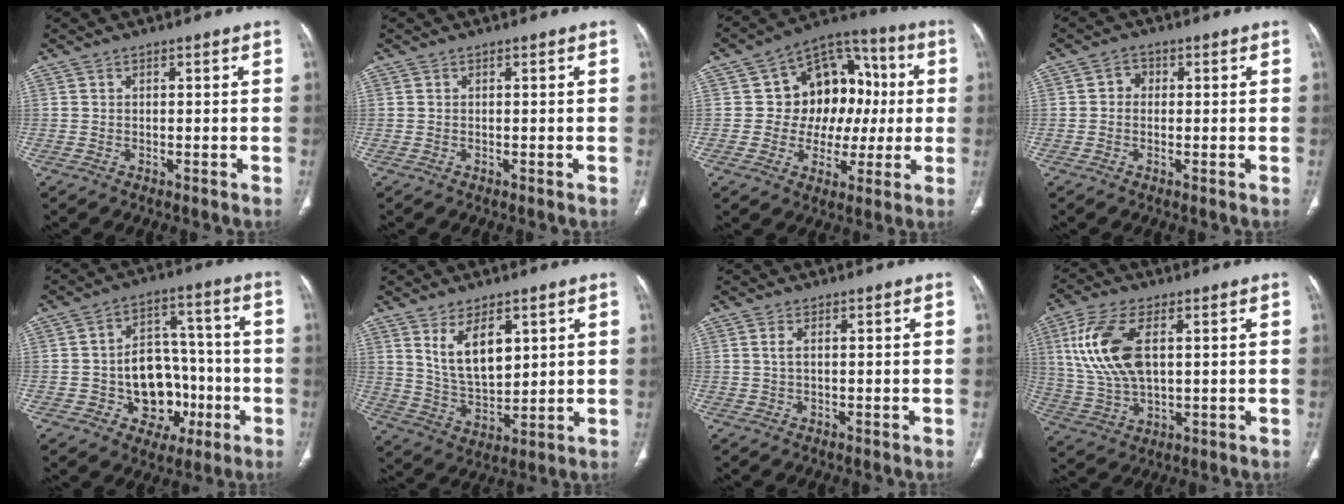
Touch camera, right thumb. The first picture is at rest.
{"total": 0.0}
{"total": 15.8, "force": [1.3, 12.6, 9.5], "torque": [-0.064, 0.031, 0.021]}
{"total": 2.1, "force": [0.0, 1.9, 1.0], "torque": [-0.004, 0.007, -0.005]}
{"total": 13.9, "force": [-3.5, 10.5, 8.3], "torque": [-0.070, 0.043, -0.042]}
{"total": 10.4, "force": [4.6, 5.4, 7.6], "torque": [-0.115, -0.032, 0.099]}
{"total": 1.5, "force": [0.5, 0.5, 1.3], "torque": [-0.035, 0.004, 0.014]}
{"total": 14.3, "force": [3.5, 7.3, 11.8], "torque": [-0.256, -0.007, 0.075]}